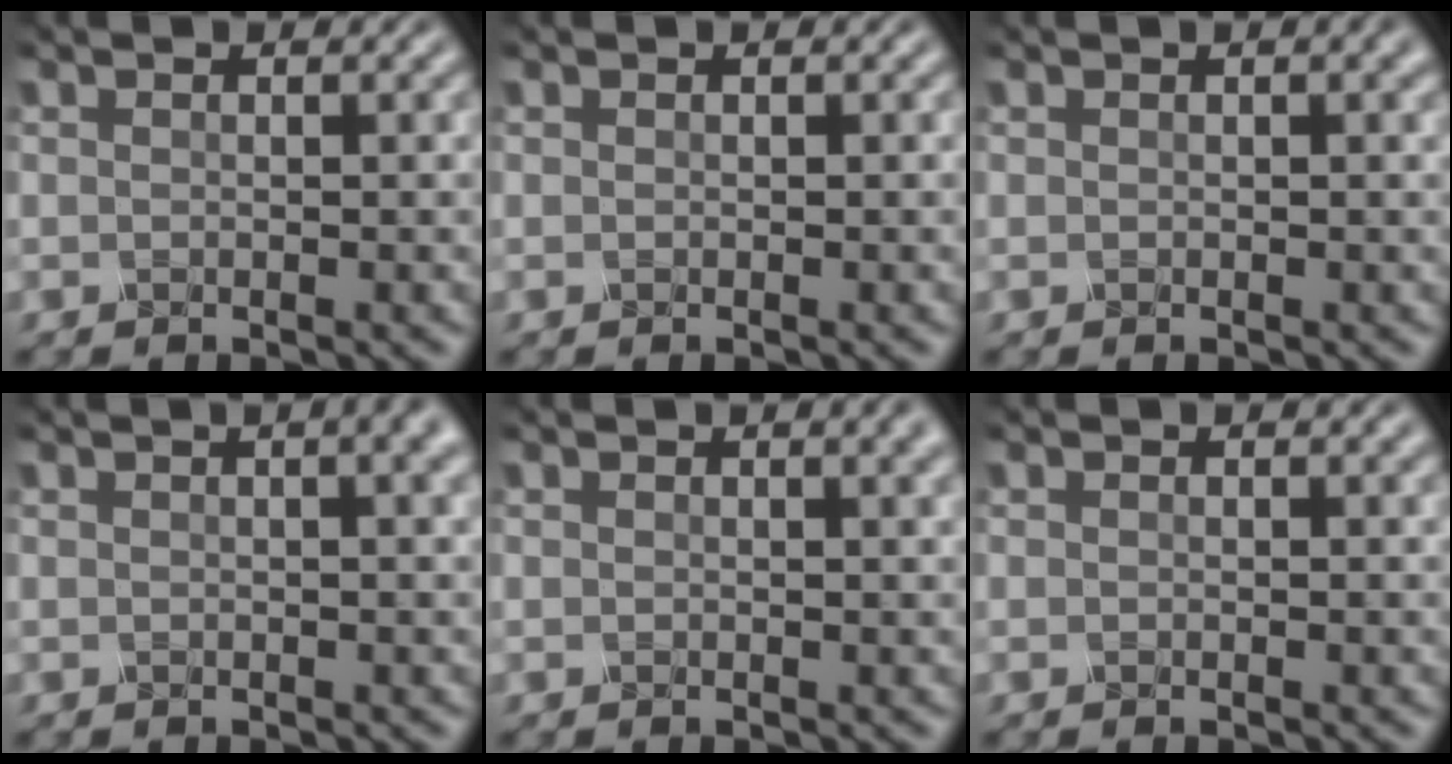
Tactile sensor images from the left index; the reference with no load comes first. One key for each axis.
{"total": 0.0}
{"total": 1.3, "fx": 0.5, "fy": 0.2, "fz": 1.1, "tx": -0.015, "ty": 0.006, "tz": 0.008}
{"total": 5.5, "fx": 2.3, "fy": 2.4, "fz": 4.3, "tx": -0.026, "ty": 0.029, "tz": 0.001}
{"total": 2.7, "fx": 1.3, "fy": 0.9, "fz": 2.2, "tx": -0.015, "ty": 0.005, "tz": 0.014}
{"total": 0.7, "fx": 0.4, "fy": 0.1, "fz": 0.5, "tx": -0.004, "ty": 0.004, "tz": 0.006}